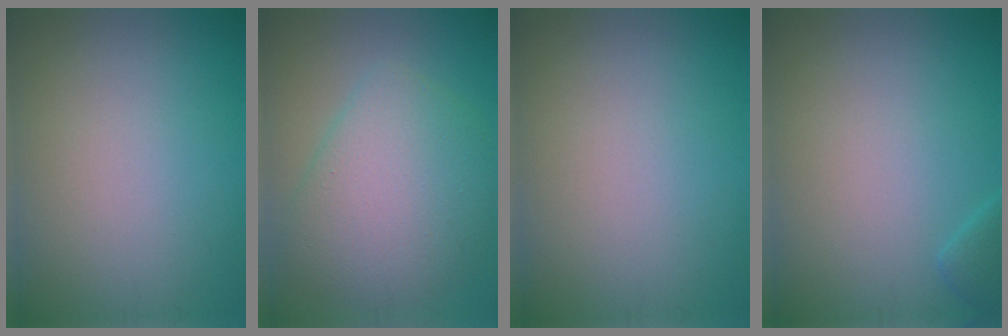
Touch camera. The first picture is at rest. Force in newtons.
{"total": 7.0, "press": 7.0, "slide": 0.3}
{"total": 0.0}
{"total": 1.3, "press": 1.3, "slide": 0.1}